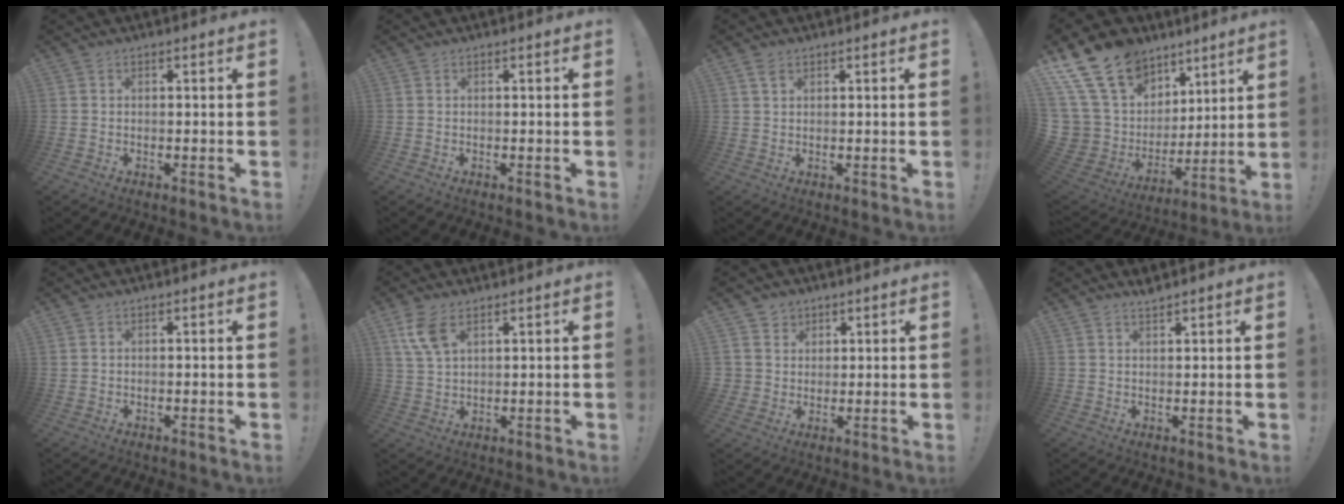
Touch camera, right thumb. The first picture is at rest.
{"total": 0.0}
{"total": 2.2, "force": [1.4, 1.0, 1.3], "torque": [-0.017, -0.004, 0.025]}
{"total": 20.5, "force": [12.4, 13.4, 9.5], "torque": [-0.176, -0.090, 0.270]}
{"total": 0.5, "force": [0.3, 0.4, 0.2], "torque": [-0.010, 0.005, 0.007]}
{"total": 7.5, "force": [4.2, 3.4, 5.1], "torque": [-0.106, -0.014, 0.081]}
{"total": 5.6, "force": [2.3, 5.1, 0.1], "torque": [-0.001, -0.020, 0.046]}
{"total": 1.9, "force": [1.8, 0.1, 0.5], "torque": [-0.012, -0.009, 0.033]}